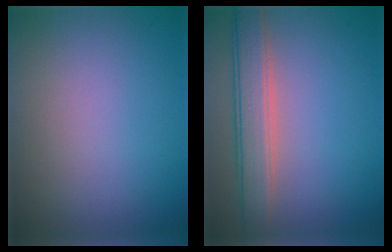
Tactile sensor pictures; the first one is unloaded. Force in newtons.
{"total": 4.2, "press": 4.2, "slide": 0.4}